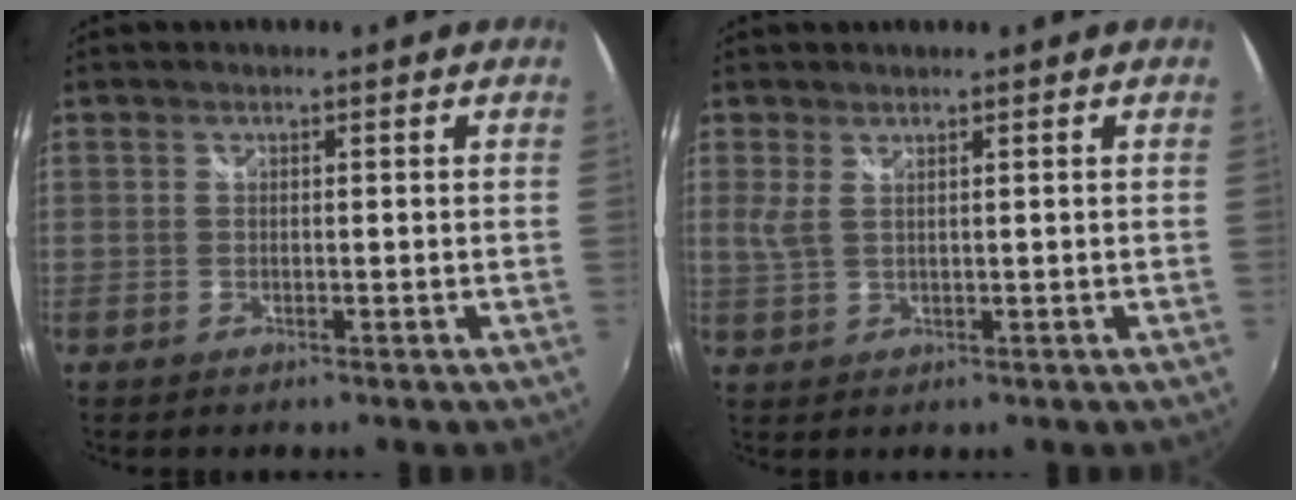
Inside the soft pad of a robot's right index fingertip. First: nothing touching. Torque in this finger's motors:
{"motor_torque": [0.02, 0.02, 0.05, 0.04]}